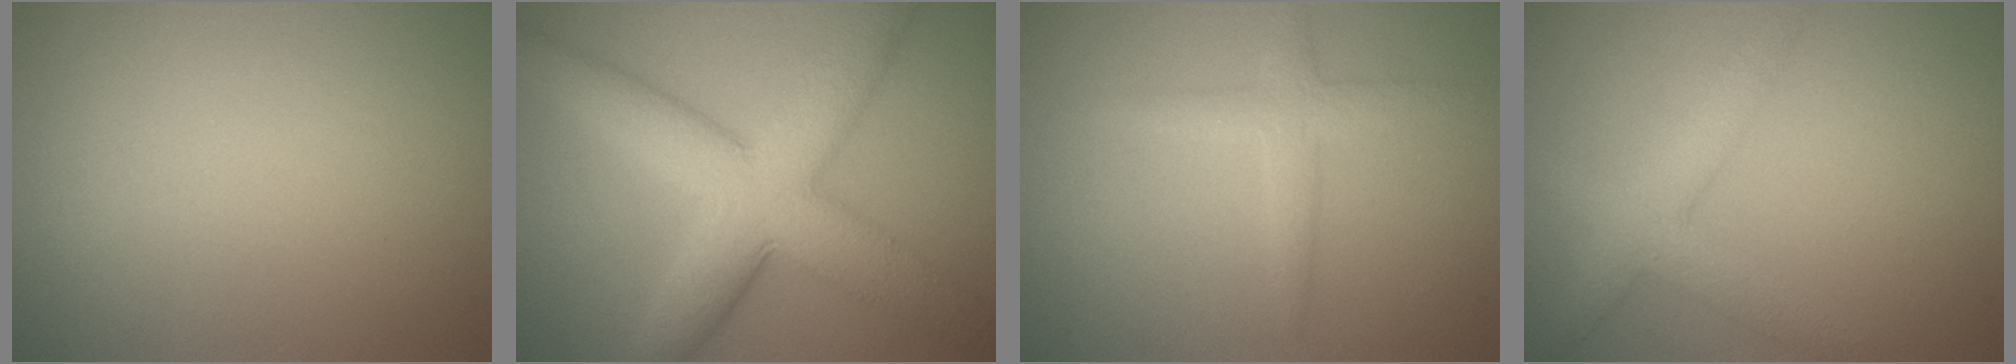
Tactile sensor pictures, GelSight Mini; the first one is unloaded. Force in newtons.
{"total": 9.4, "press": 9.4, "slide": 0.1}
{"total": 2.3, "press": 2.3, "slide": 0.1}
{"total": 4.1, "press": 4.1, "slide": 0.2}